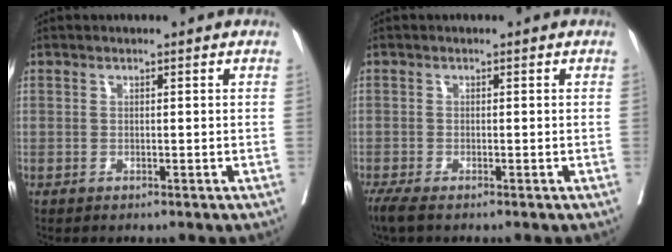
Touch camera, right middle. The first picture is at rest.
{"total": 2.8, "force": [-2.2, 0.4, 1.7], "torque": [-0.036, -0.012, -0.041]}